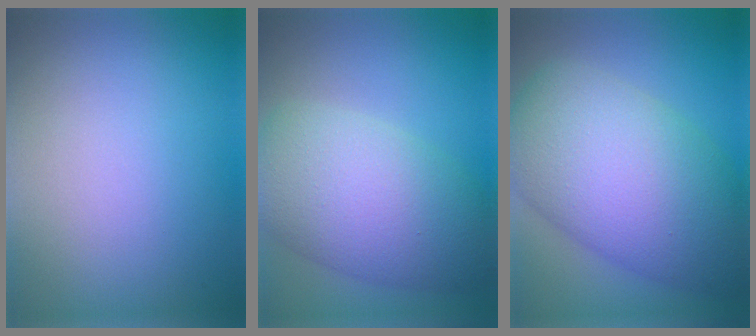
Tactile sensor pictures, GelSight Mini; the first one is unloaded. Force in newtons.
{"total": 8.9, "press": 8.9, "slide": 0.5}
{"total": 12.1, "press": 12.1, "slide": 0.4}